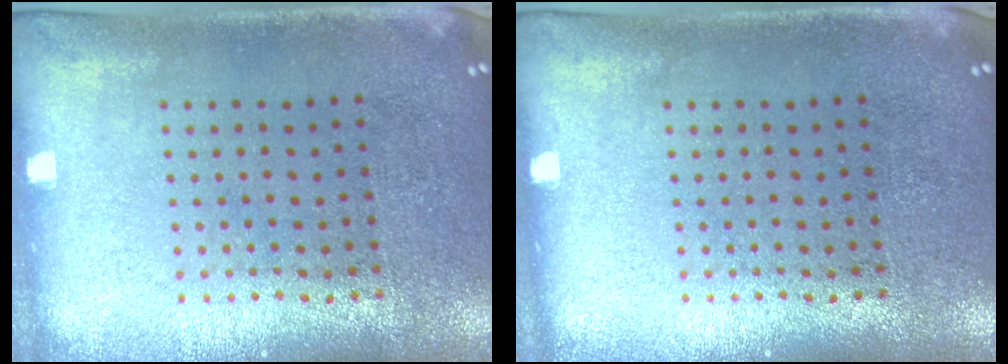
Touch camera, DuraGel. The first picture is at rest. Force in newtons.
{"total": 0.0}